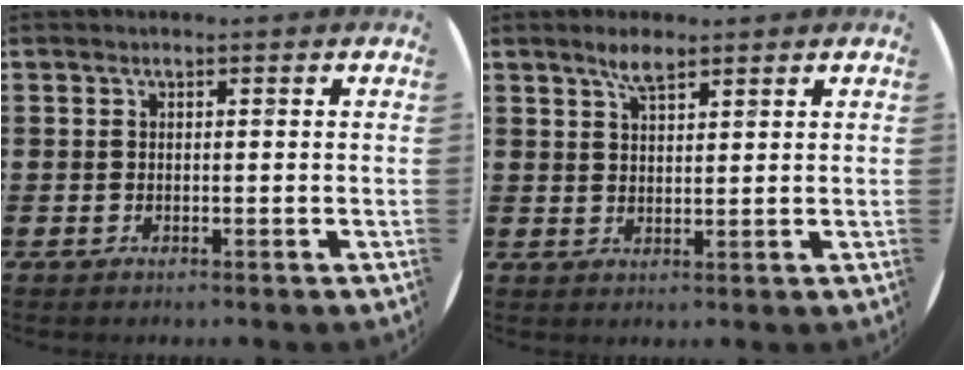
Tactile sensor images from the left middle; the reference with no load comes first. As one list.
[{"total": 3.3, "force": [2.6, 0.9, 1.9], "torque": [-0.033, 0.003, 0.044]}]